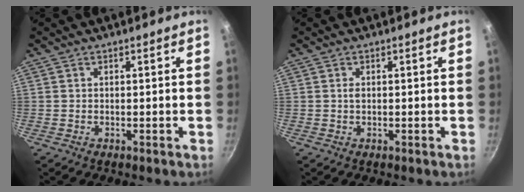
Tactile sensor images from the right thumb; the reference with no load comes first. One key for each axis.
{"total": 0.8, "fx": 0.1, "fy": 0.4, "fz": 0.6, "tx": -0.012, "ty": 0.000, "tz": 0.001}